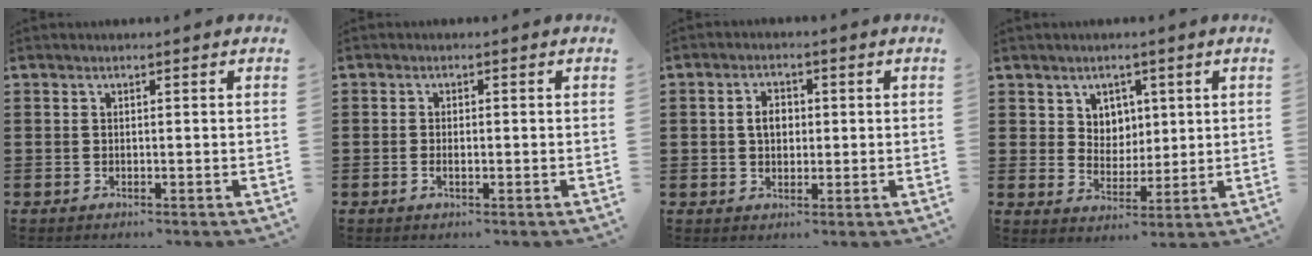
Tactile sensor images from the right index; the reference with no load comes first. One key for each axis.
{"total": 1.3, "fx": -0.3, "fy": 0.5, "fz": 1.1, "tx": -0.021, "ty": -0.001, "tz": -0.006}
{"total": 3.2, "fx": 0.2, "fy": 2.2, "fz": 2.3, "tx": -0.049, "ty": 0.011, "tz": 0.002}
{"total": 4.7, "fx": 2.5, "fy": 3.9, "fz": 0.5, "tx": -0.023, "ty": 0.006, "tz": 0.044}